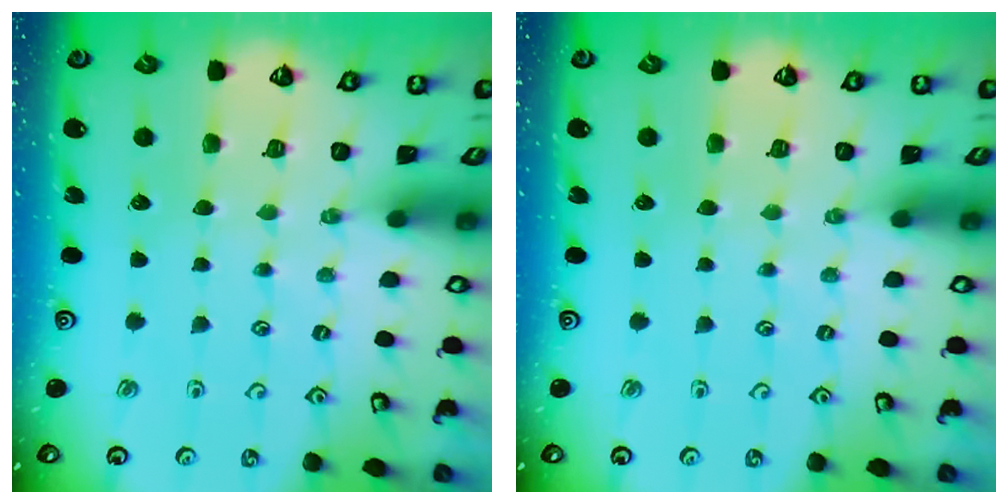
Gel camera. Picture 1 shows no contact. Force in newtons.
{"total": 0.0}